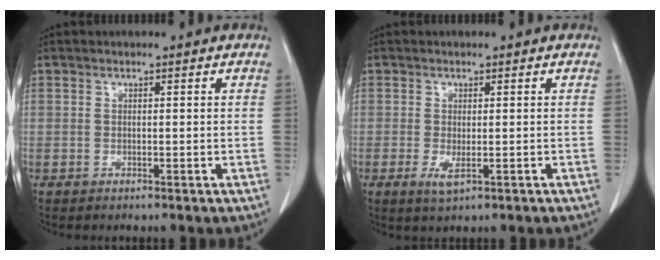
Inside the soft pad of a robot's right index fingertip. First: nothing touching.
{"total": 2.4, "force": [-0.9, 0.7, 2.1], "torque": [-0.036, -0.006, -0.010]}